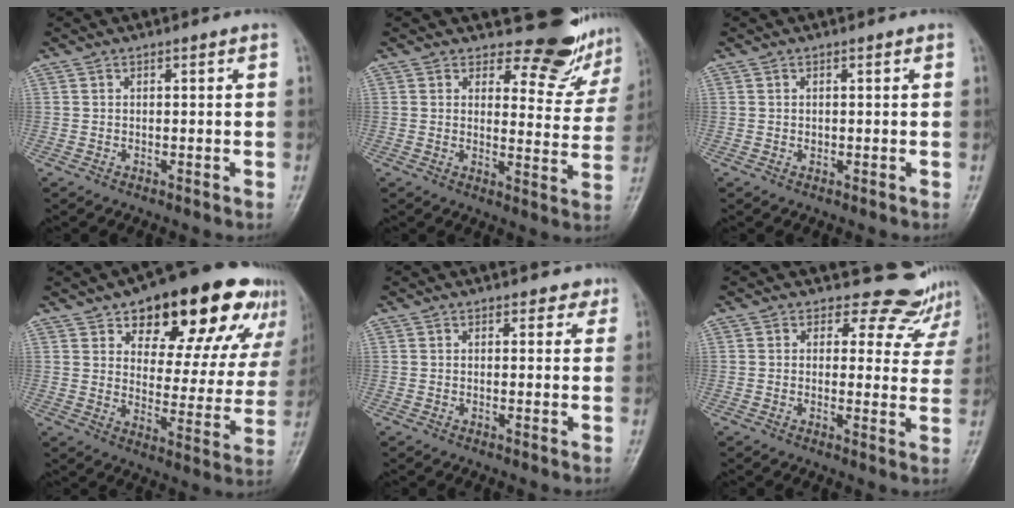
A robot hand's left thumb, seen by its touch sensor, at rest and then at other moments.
{"total": 11.4, "force": [10.5, 4.1, 1.8], "torque": [0.016, -0.103, 0.112]}
{"total": 0.6, "force": [0.2, 0.5, 0.3], "torque": [0.002, 0.000, 0.001]}
{"total": 24.0, "force": [14.5, 11.2, 15.5], "torque": [-0.157, -0.035, 0.196]}
{"total": 2.1, "force": [1.6, 1.3, 0.4], "torque": [0.016, -0.009, 0.010]}
{"total": 9.2, "force": [8.4, 3.9, -0.1], "torque": [0.052, -0.058, 0.076]}